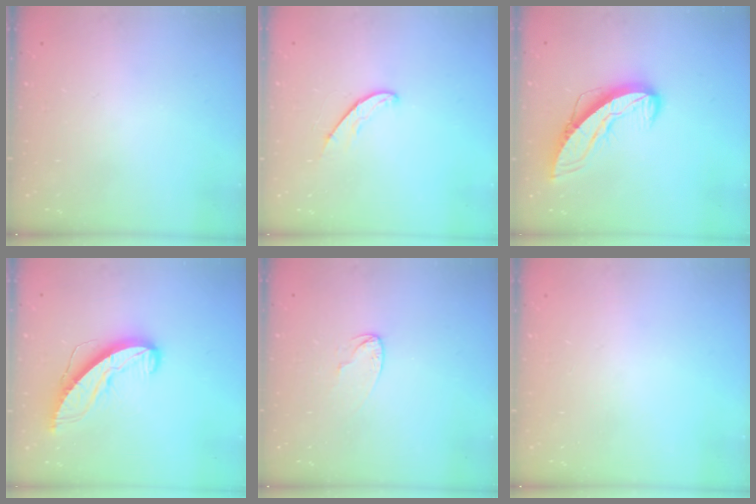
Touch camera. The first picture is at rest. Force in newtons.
{"total": 6.1, "press": 6.1, "slide": 0.4}
{"total": 10.2, "press": 10.1, "slide": 1.1}
{"total": 10.6, "press": 10.6, "slide": 0.8}
{"total": 4.8, "press": 4.8, "slide": 0.4}
{"total": 0.0}